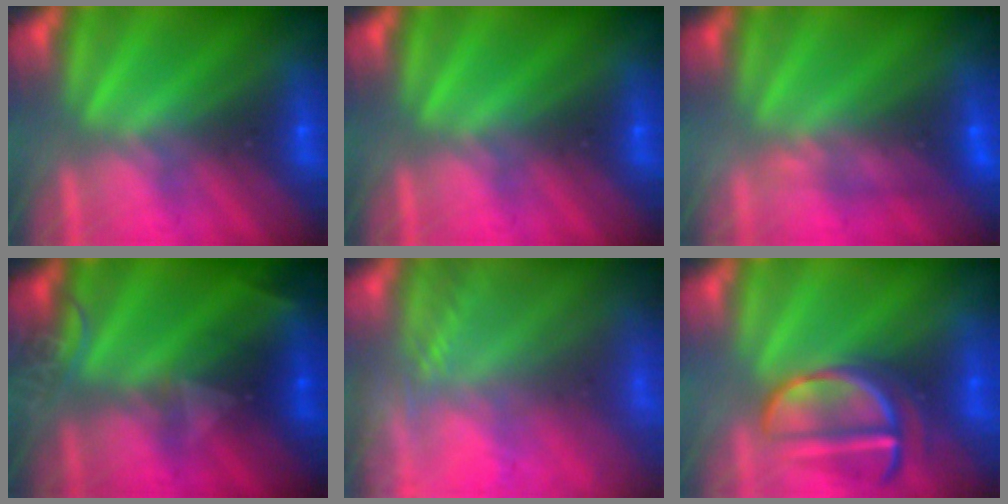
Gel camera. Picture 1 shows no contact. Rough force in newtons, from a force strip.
{"total": 0.0}
{"total": 4.7}
{"total": 2.2}
{"total": 7.0}
{"total": 3.6}